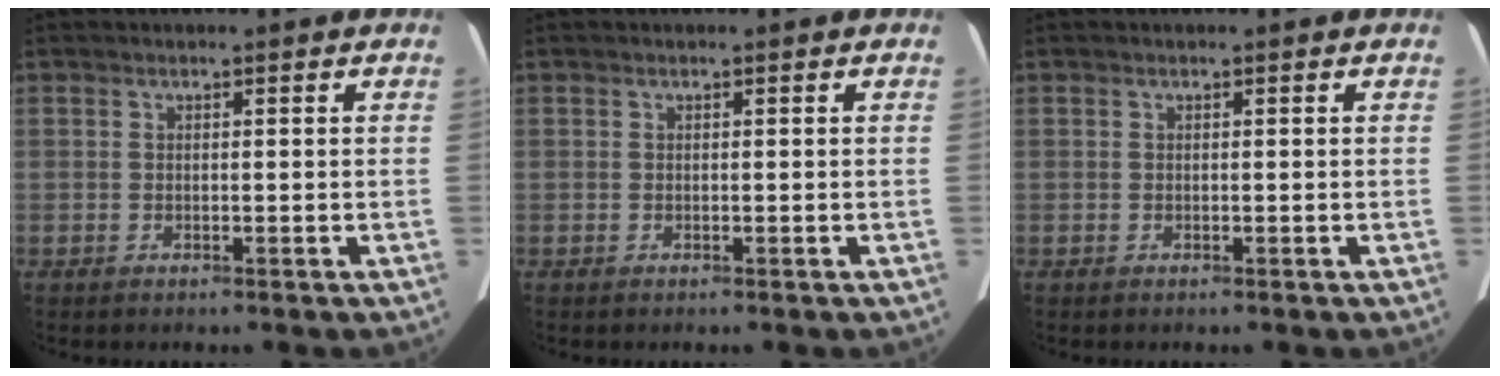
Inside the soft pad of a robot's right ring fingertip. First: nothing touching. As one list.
[{"total": 0.0}, {"total": 0.0}]